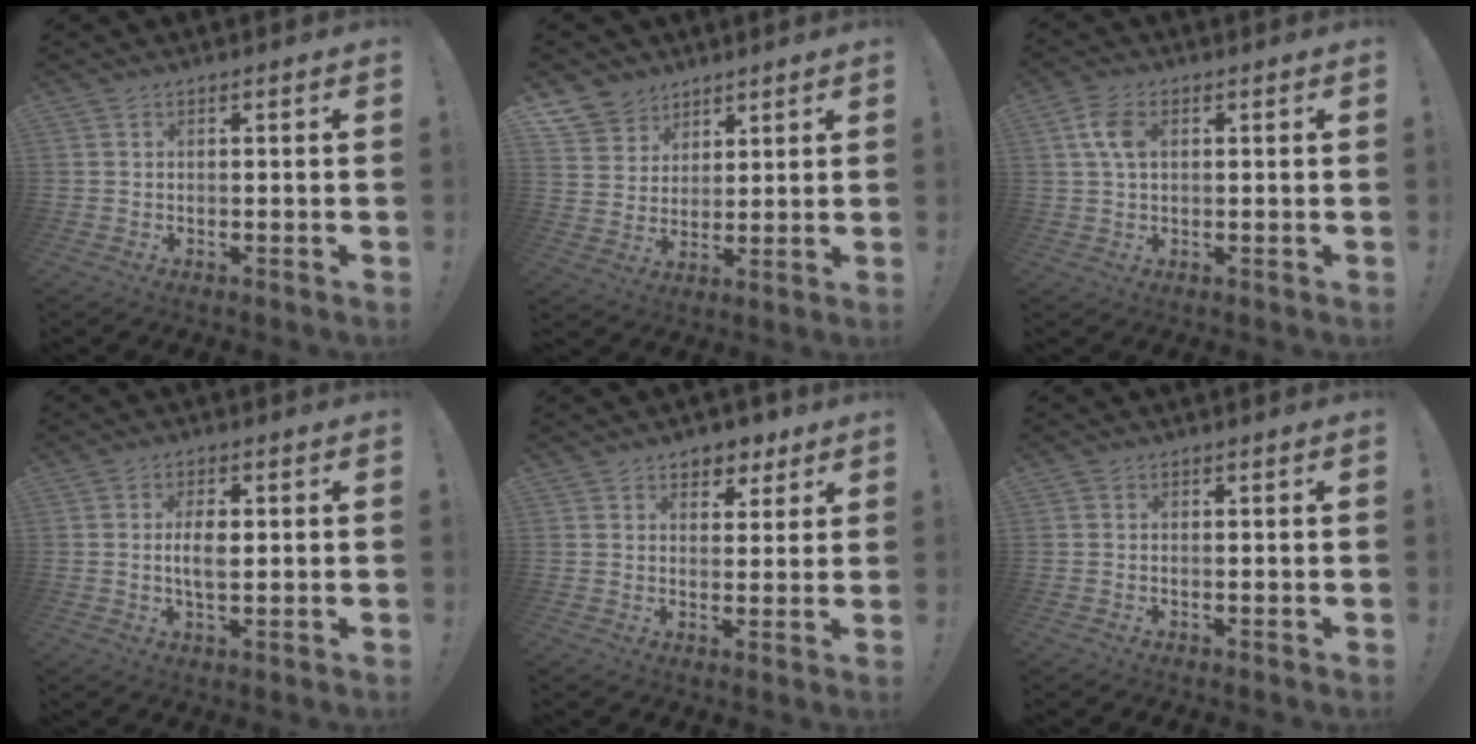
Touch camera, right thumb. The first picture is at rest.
{"total": 8.8, "force": [6.4, 5.9, 1.2], "torque": [-0.030, -0.050, 0.129]}
{"total": 6.5, "force": [1.6, 3.9, 4.9], "torque": [-0.106, 0.004, 0.029]}
{"total": 5.4, "force": [0.2, 2.4, 4.8], "torque": [-0.087, 0.001, -0.002]}
{"total": 6.0, "force": [3.8, 4.4, 1.3], "torque": [-0.002, -0.028, 0.069]}
{"total": 0.0}